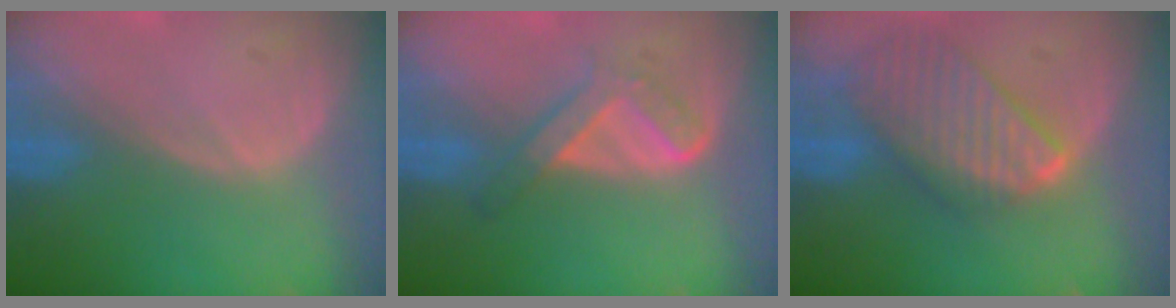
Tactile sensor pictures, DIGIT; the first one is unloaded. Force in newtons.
{"total": 4.8, "press": 4.8, "slide": 0.7}
{"total": 9.7, "press": 8.4, "slide": 4.9}